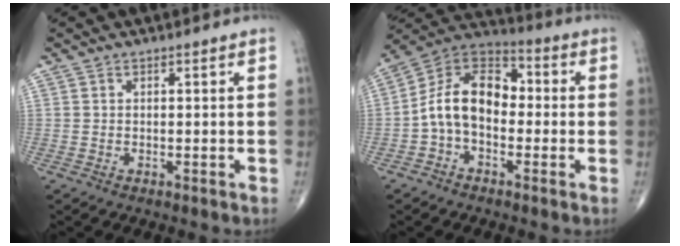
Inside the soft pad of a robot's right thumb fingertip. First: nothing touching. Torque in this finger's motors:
{"motor_torque": [1.91, 1.79, 1.46, -0.14, 0.13]}